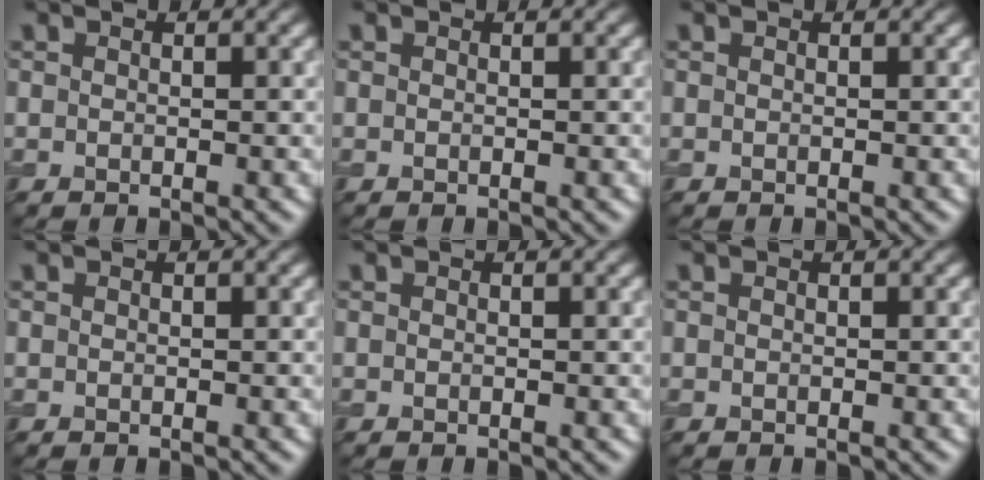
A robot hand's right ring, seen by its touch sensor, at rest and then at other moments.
{"total": 0.0}
{"total": 0.0}
{"total": 0.0}
{"total": 0.0}
{"total": 0.0}